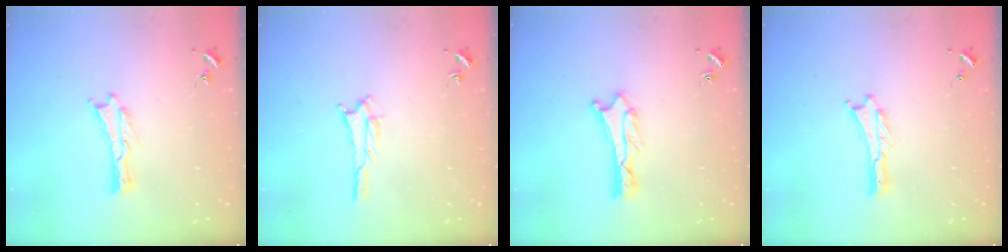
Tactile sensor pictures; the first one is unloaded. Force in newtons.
{"total": 1.3, "press": 1.3, "slide": 0.2}
{"total": 0.7, "press": 0.7, "slide": 0.1}
{"total": 0.0}